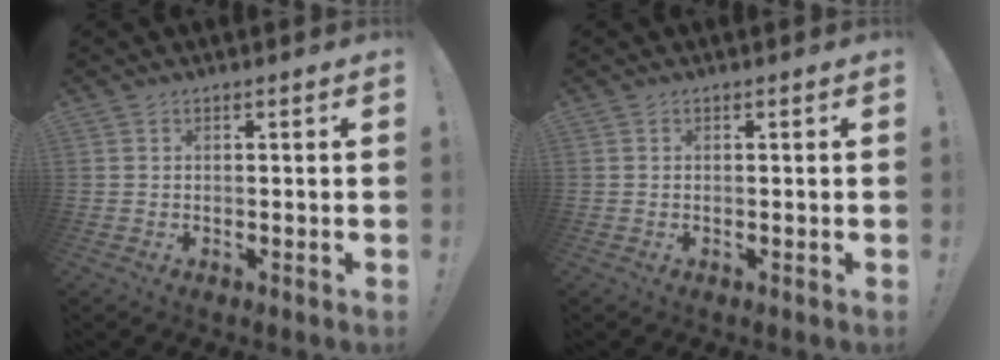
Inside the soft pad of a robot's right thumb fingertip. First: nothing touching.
{"total": 0.0}